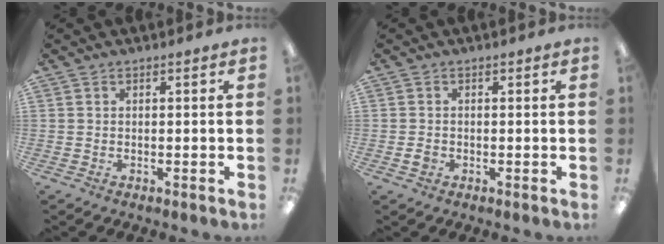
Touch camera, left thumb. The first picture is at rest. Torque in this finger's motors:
{"motor_torque": [-0.19, 0.13, 0.11, -0.17, 0.04]}